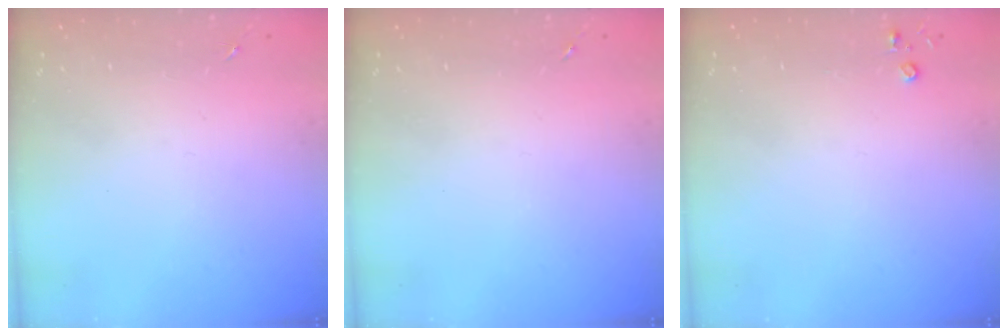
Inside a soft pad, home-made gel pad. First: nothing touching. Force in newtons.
{"total": 0.0}
{"total": 2.8, "press": 2.8, "slide": 0.3}